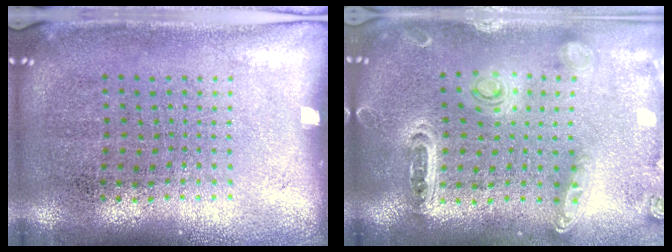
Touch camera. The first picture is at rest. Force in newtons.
{"total": 1.4, "press": 1.3, "slide": 0.2}